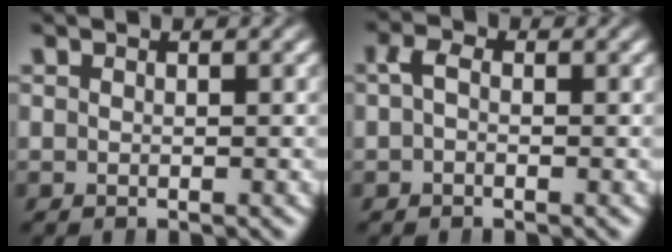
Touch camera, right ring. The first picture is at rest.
{"total": 1.2, "force": [0.0, 0.9, 0.9], "torque": [-0.024, 0.002, -0.001]}